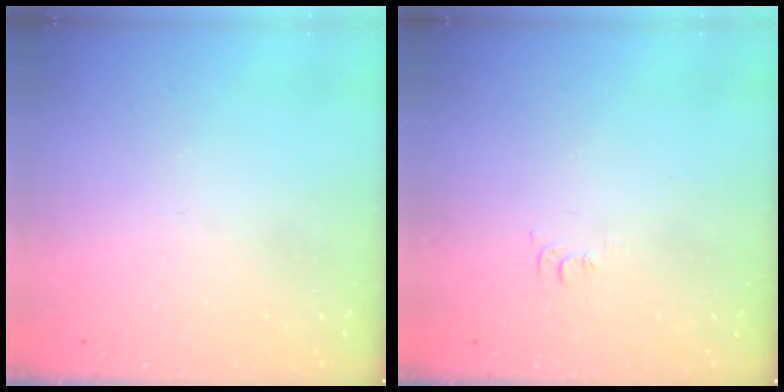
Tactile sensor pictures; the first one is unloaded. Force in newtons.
{"total": 5.7, "press": 5.7, "slide": 0.5}